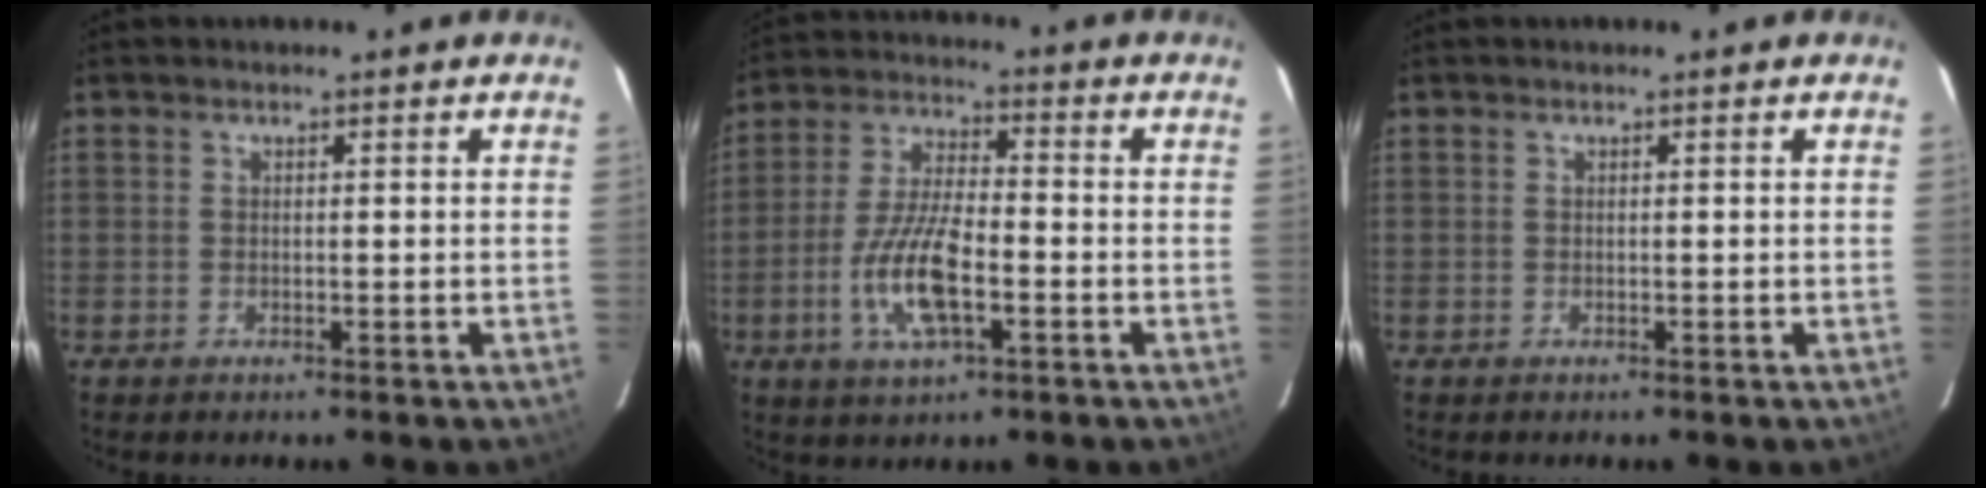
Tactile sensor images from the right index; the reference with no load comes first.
{"total": 11.8, "force": [-4.0, 3.9, 10.4], "torque": [-0.215, -0.002, -0.076]}
{"total": 0.0}